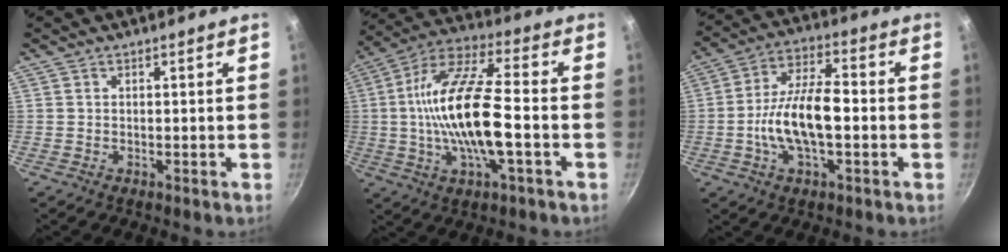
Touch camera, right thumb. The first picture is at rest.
{"total": 18.4, "force": [-2.2, 5.8, 17.3], "torque": [-0.325, 0.031, -0.053]}
{"total": 13.0, "force": [-2.0, 5.8, 11.5], "torque": [-0.201, 0.032, -0.046]}